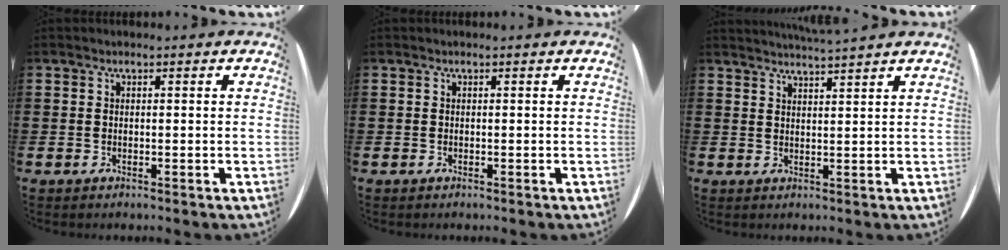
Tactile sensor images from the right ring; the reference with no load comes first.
{"total": 0.0}
{"total": 2.4, "force": [2.3, -0.9, -0.2], "torque": [0.003, -0.014, 0.042]}